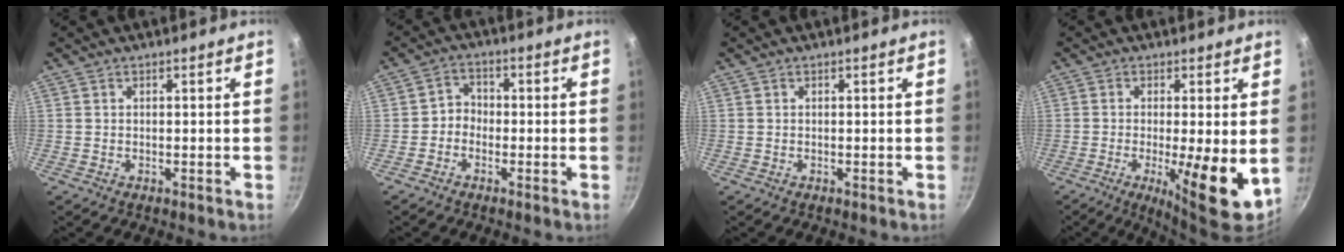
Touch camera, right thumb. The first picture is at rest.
{"total": 3.0, "force": [-1.3, 2.5, 1.1], "torque": [0.001, 0.021, -0.030]}
{"total": 0.0}
{"total": 10.7, "force": [-1.6, 2.2, 10.4], "torque": [-0.158, -0.013, -0.020]}